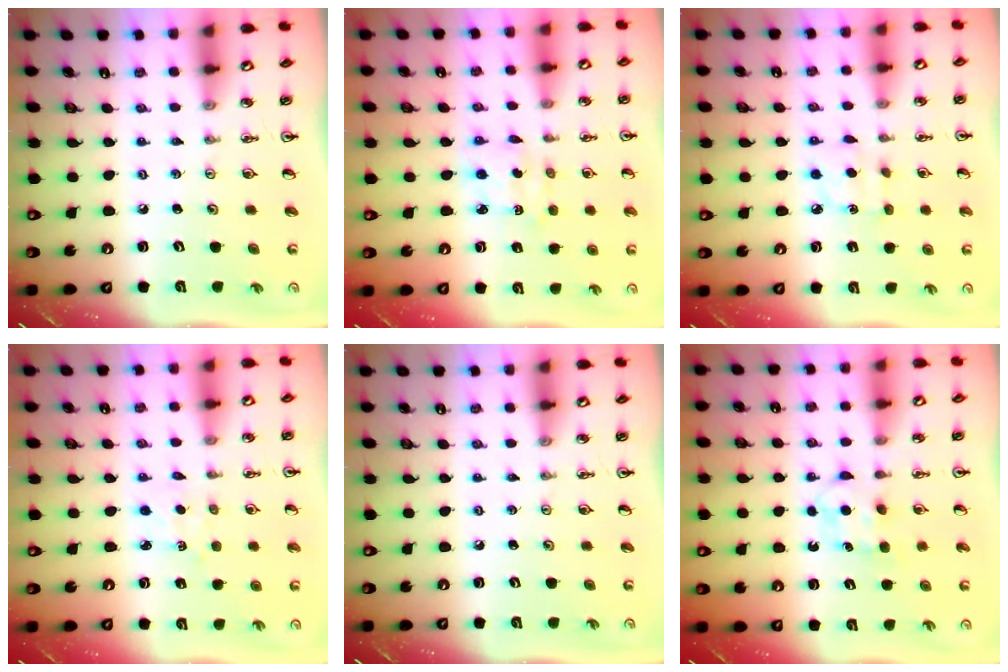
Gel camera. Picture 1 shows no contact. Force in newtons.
{"total": 2.7, "press": 2.7, "slide": 0.0}
{"total": 6.4, "press": 6.4, "slide": 0.4}
{"total": 2.3, "press": 2.3, "slide": 0.2}
{"total": 0.0}
{"total": 5.9, "press": 5.9, "slide": 0.8}